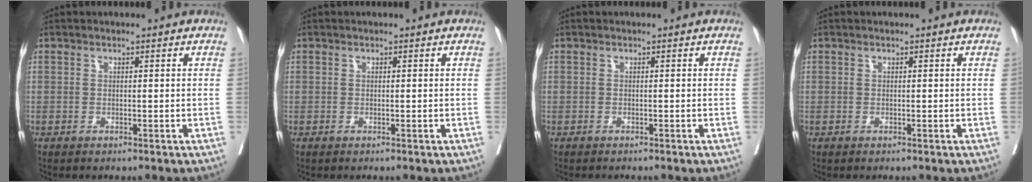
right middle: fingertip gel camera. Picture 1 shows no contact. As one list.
[{"total": 0.0}, {"total": 0.7, "force": [-0.7, 0.1, 0.2], "torque": [-0.011, -0.004, -0.012]}, {"total": 0.0}]